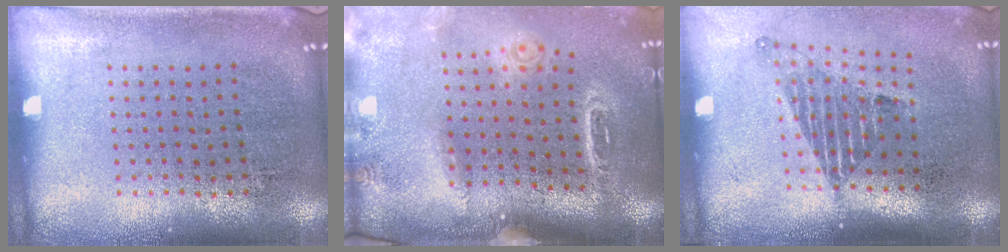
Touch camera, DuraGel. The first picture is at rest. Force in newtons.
{"total": 1.8, "press": 1.7, "slide": 0.6}
{"total": 1.6, "press": 1.1, "slide": 1.2}